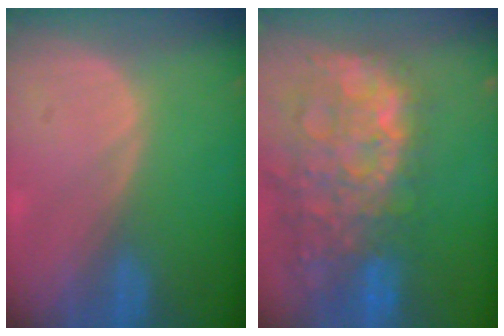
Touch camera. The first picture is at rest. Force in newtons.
{"total": 14.8, "press": 12.1, "slide": 8.6}